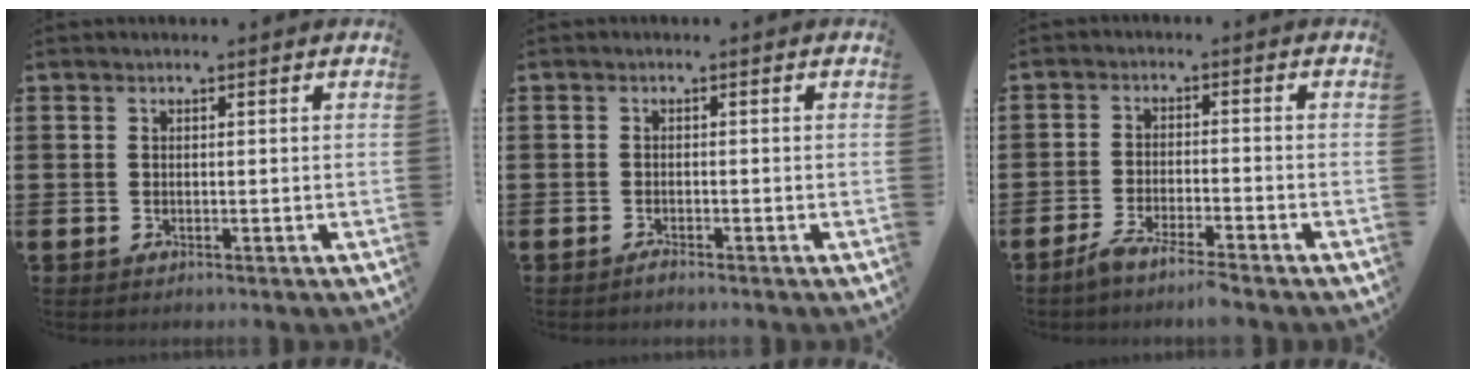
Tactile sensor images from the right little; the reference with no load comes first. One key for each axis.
{"total": 0.7, "fx": -0.6, "fy": 0.0, "fz": 0.3, "tx": -0.008, "ty": -0.002, "tz": -0.011}
{"total": 3.9, "fx": -3.2, "fy": -0.1, "fz": 2.2, "tx": -0.044, "ty": -0.003, "tz": -0.060}